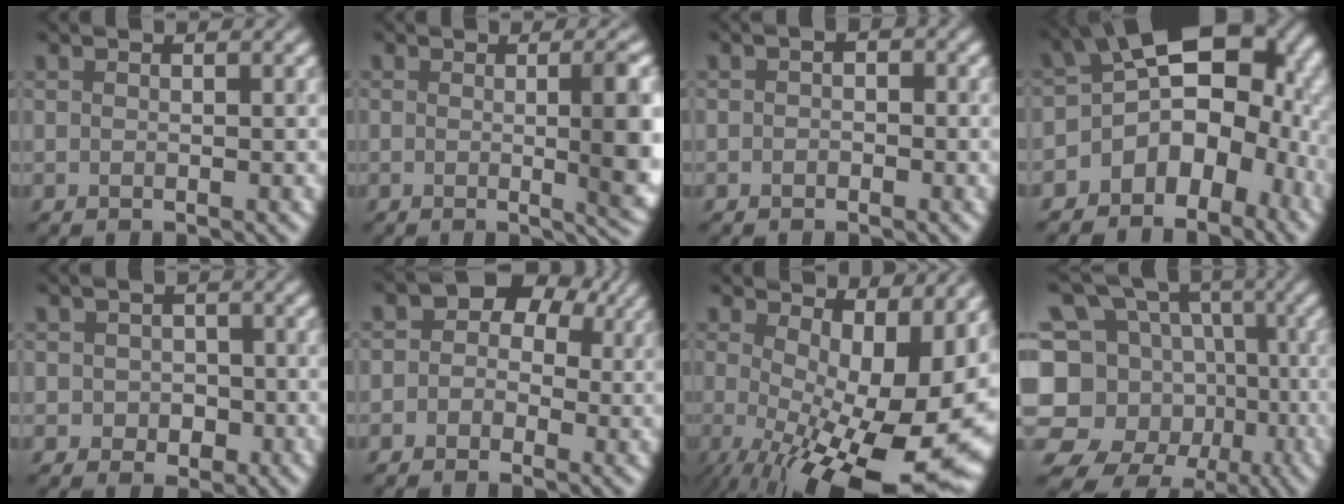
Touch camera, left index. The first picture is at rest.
{"total": 6.4, "force": [-0.1, 1.7, 6.1], "torque": [-0.063, -0.008, 0.007]}
{"total": 0.6, "force": [-0.4, 0.4, 0.3], "torque": [-0.009, -0.003, -0.005]}
{"total": 12.7, "force": [-2.6, 8.4, 9.1], "torque": [-0.107, 0.005, -0.039]}
{"total": 1.7, "force": [-0.4, 1.6, 0.5], "torque": [-0.007, -0.009, -0.005]}
{"total": 5.2, "force": [1.1, 4.1, 2.9], "torque": [-0.007, 0.019, -0.018]}
{"total": 16.4, "force": [-2.2, 7.0, 14.7], "torque": [-0.186, -0.045, 0.007]}
{"total": 15.0, "force": [-4.2, 12.7, 6.7], "torque": [-0.164, 0.003, -0.064]}